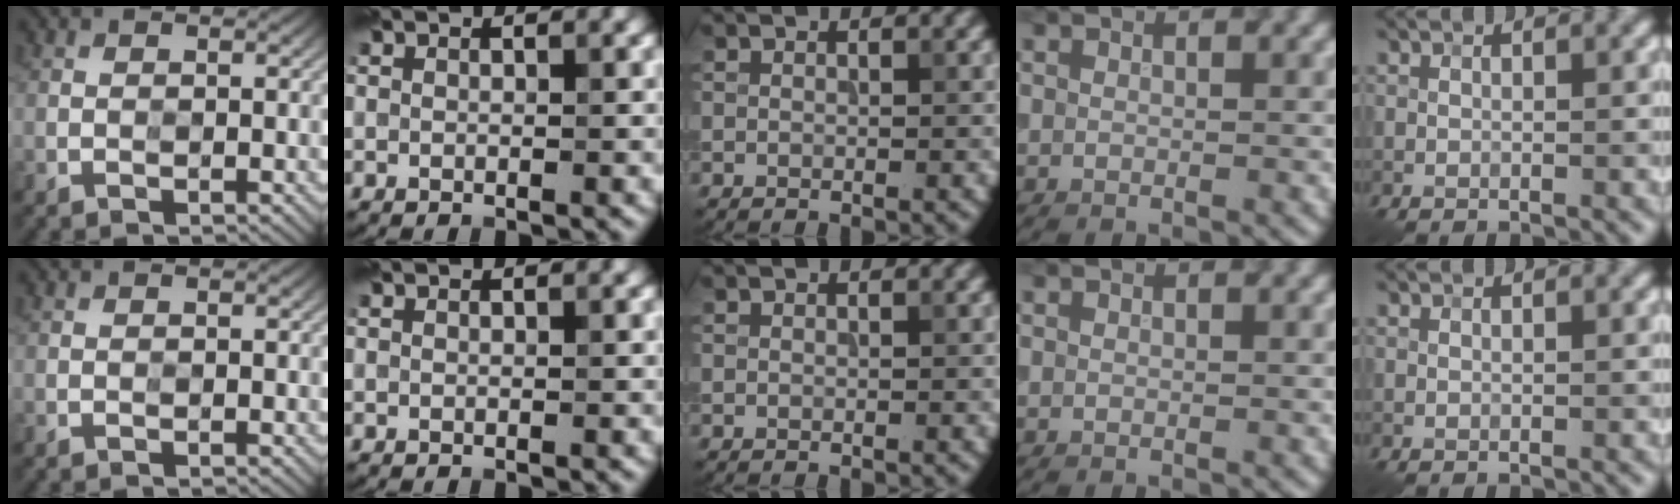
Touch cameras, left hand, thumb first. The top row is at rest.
{}